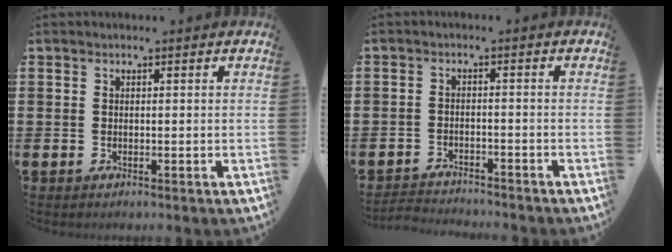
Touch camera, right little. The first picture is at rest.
{"total": 2.3, "force": [-2.3, 0.0, -0.2], "torque": [-0.003, 0.001, -0.050]}